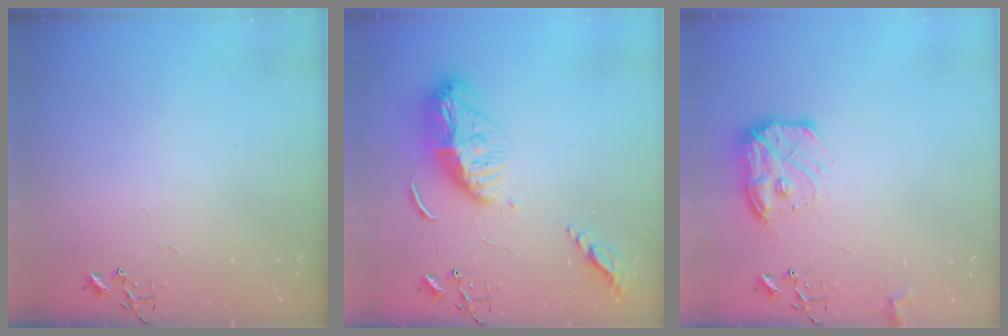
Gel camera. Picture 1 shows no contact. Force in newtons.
{"total": 14.6, "press": 14.5, "slide": 1.2}
{"total": 12.6, "press": 12.6, "slide": 0.6}